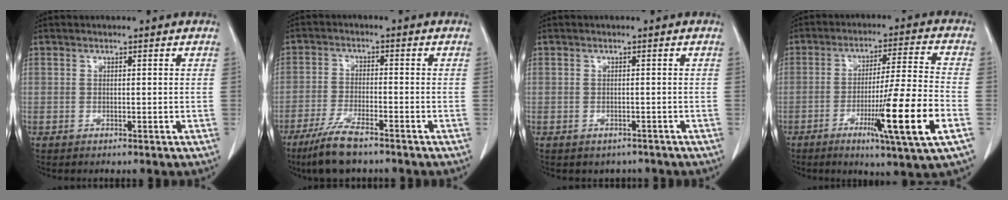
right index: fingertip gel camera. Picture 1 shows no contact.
{"total": 8.0, "force": [-6.0, 1.2, 5.2], "torque": [-0.102, -0.019, -0.103]}
{"total": 2.6, "force": [-2.2, 1.3, 0.3], "torque": [-0.007, 0.003, -0.025]}
{"total": 14.7, "force": [-5.4, -1.2, 13.7], "torque": [-0.234, -0.023, -0.090]}